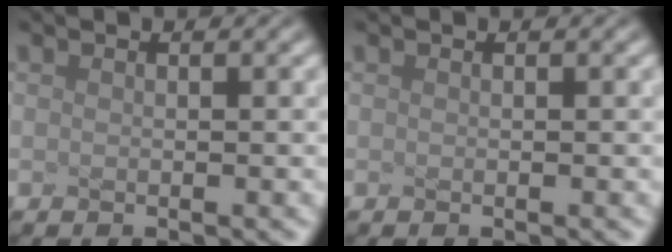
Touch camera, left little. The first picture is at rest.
{"total": 0.0}